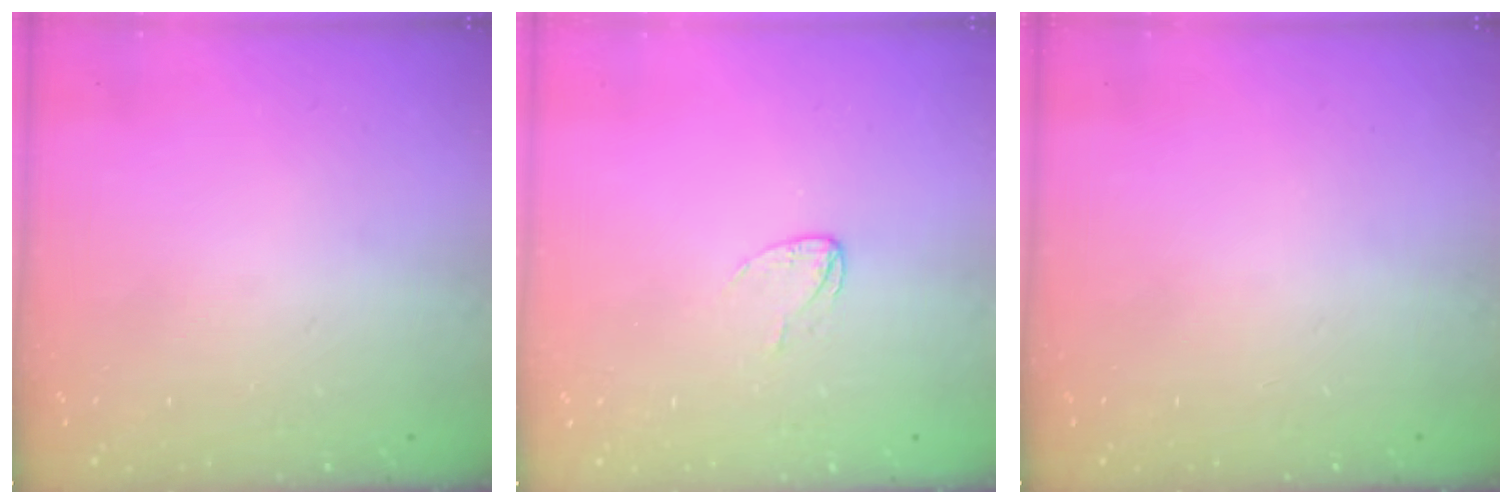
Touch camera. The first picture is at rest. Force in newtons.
{"total": 4.0, "press": 4.0, "slide": 0.3}
{"total": 0.0}